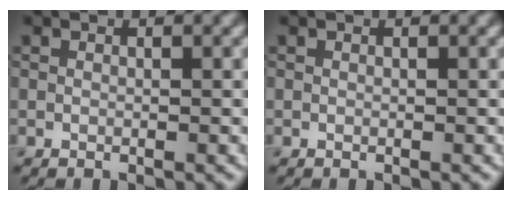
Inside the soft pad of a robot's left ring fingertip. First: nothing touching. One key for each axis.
{"total": 0.0}